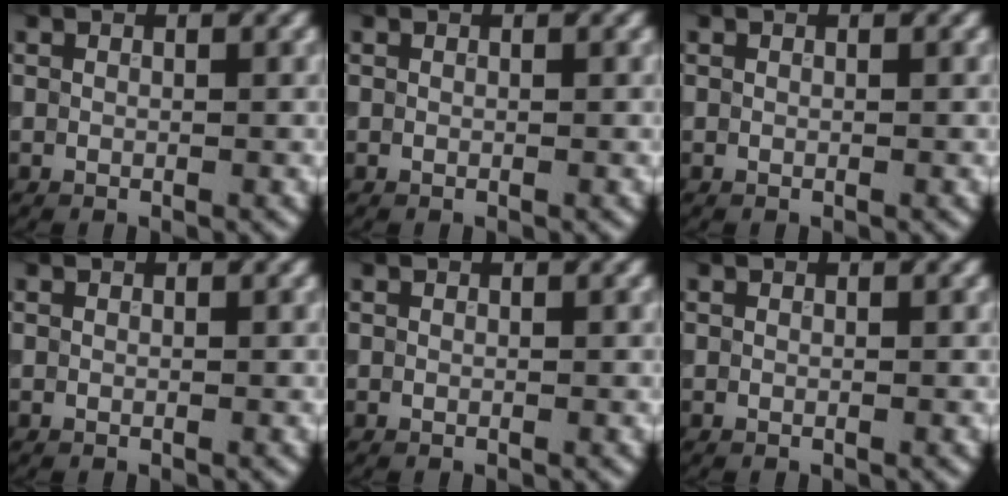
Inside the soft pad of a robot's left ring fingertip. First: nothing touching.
{"total": 0.0}
{"total": 0.0}
{"total": 0.0}
{"total": 0.0}
{"total": 0.0}